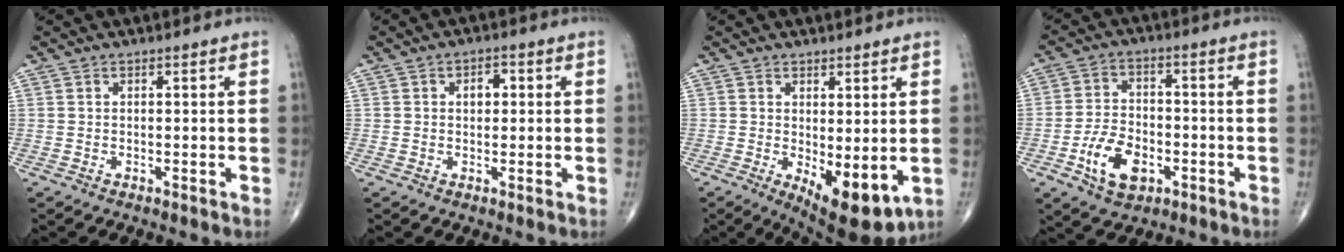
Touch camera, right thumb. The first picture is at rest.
{"total": 3.0, "force": [0.5, 2.0, 2.1], "torque": [-0.020, 0.007, 0.005]}
{"total": 9.7, "force": [-1.7, 4.1, 8.6], "torque": [-0.114, -0.025, -0.011]}
{"total": 10.0, "force": [-3.9, 6.3, 6.7], "torque": [-0.105, 0.017, -0.068]}